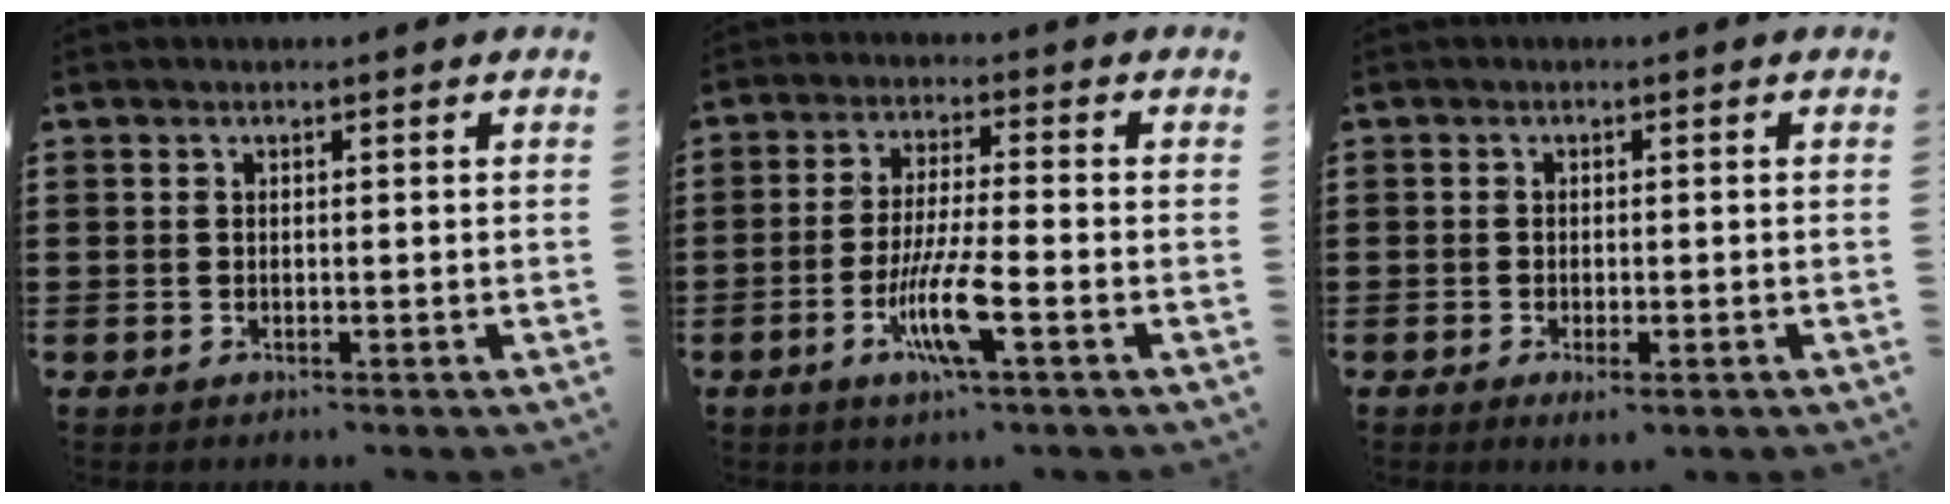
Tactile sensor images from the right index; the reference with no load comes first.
{"total": 8.1, "force": [-3.2, 1.0, 7.4], "torque": [-0.145, -0.012, -0.061]}
{"total": 1.0, "force": [-0.8, 0.1, 0.6], "torque": [-0.013, -0.004, -0.014]}